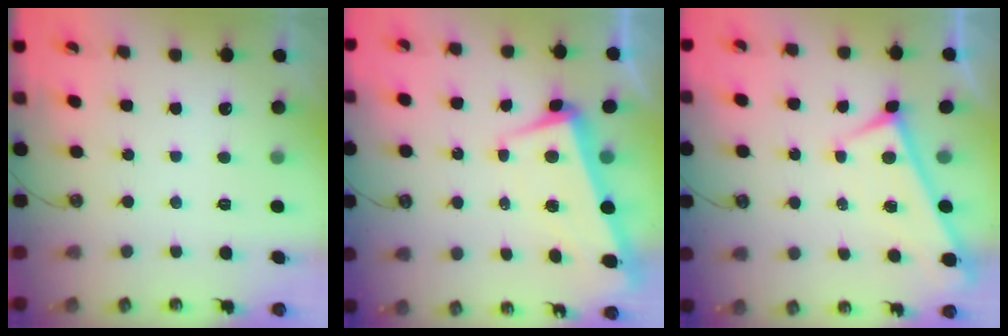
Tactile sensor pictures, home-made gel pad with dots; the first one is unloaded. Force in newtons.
{"total": 2.1, "press": 0.6, "slide": 2.0}
{"total": 0.0}